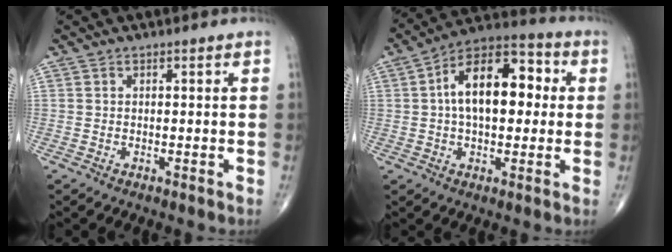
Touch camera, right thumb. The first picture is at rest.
{"total": 16.1, "force": [2.1, 8.9, 13.2], "torque": [-0.194, 0.033, 0.024]}